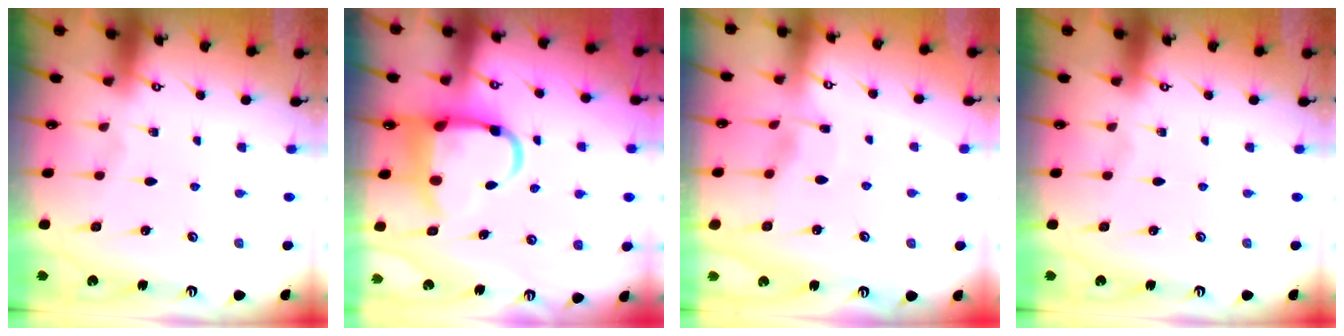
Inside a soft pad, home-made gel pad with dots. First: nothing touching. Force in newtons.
{"total": 9.8, "press": 9.5, "slide": 2.2}
{"total": 2.7, "press": 2.7, "slide": 0.3}
{"total": 0.0}